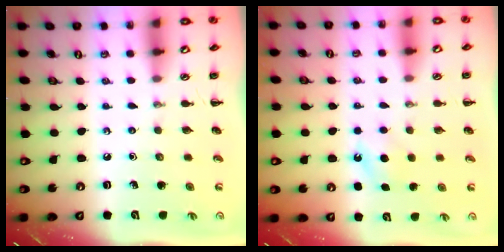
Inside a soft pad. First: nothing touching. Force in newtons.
{"total": 5.4, "press": 5.2, "slide": 1.2}